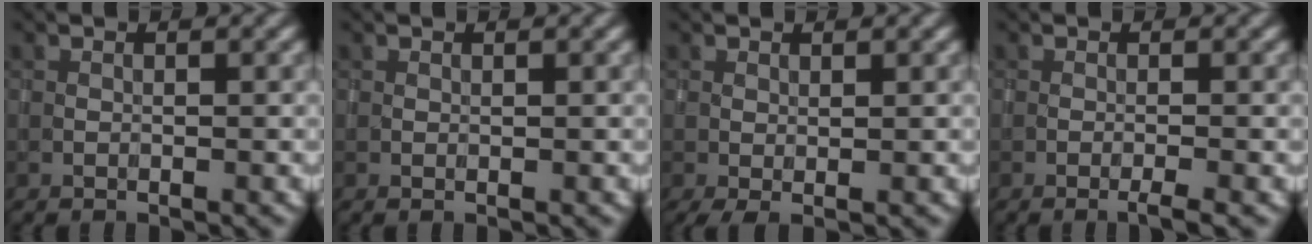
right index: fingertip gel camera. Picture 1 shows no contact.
{"total": 0.0}
{"total": 1.2, "force": [-0.1, 0.3, 1.2], "torque": [-0.032, -0.007, -0.001]}
{"total": 1.5, "force": [-0.8, 0.2, 1.3], "torque": [-0.015, 0.003, -0.017]}